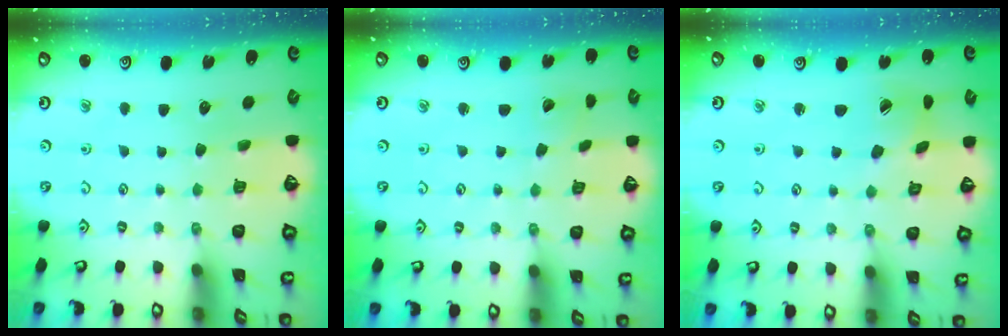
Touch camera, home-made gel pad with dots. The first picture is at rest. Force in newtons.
{"total": 2.3, "press": 2.3, "slide": 0.1}
{"total": 5.5, "press": 5.5, "slide": 0.6}